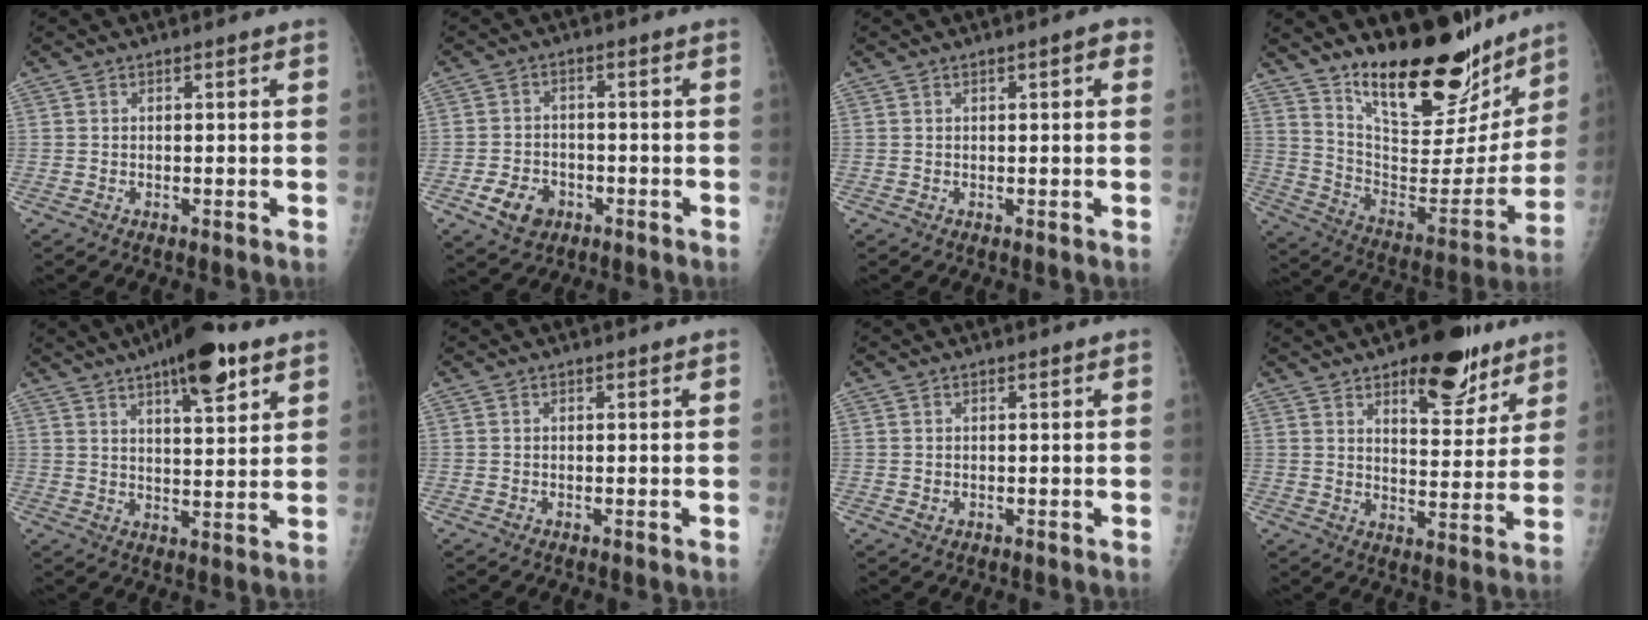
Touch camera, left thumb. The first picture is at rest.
{"total": 6.0, "force": [-2.7, 4.5, 2.9], "torque": [-0.040, 0.013, -0.042]}
{"total": 2.4, "force": [0.9, 0.7, 2.1], "torque": [-0.024, 0.002, 0.009]}
{"total": 23.9, "force": [18.3, 8.0, 13.1], "torque": [-0.156, -0.112, 0.301]}
{"total": 12.7, "force": [7.5, 3.9, 9.6], "torque": [-0.124, -0.029, 0.110]}
{"total": 0.0}
{"total": 0.9, "force": [0.2, 0.7, 0.6], "torque": [-0.007, -0.002, 0.007]}
{"total": 14.1, "force": [8.9, 6.2, 9.0], "torque": [-0.076, -0.047, 0.126]}